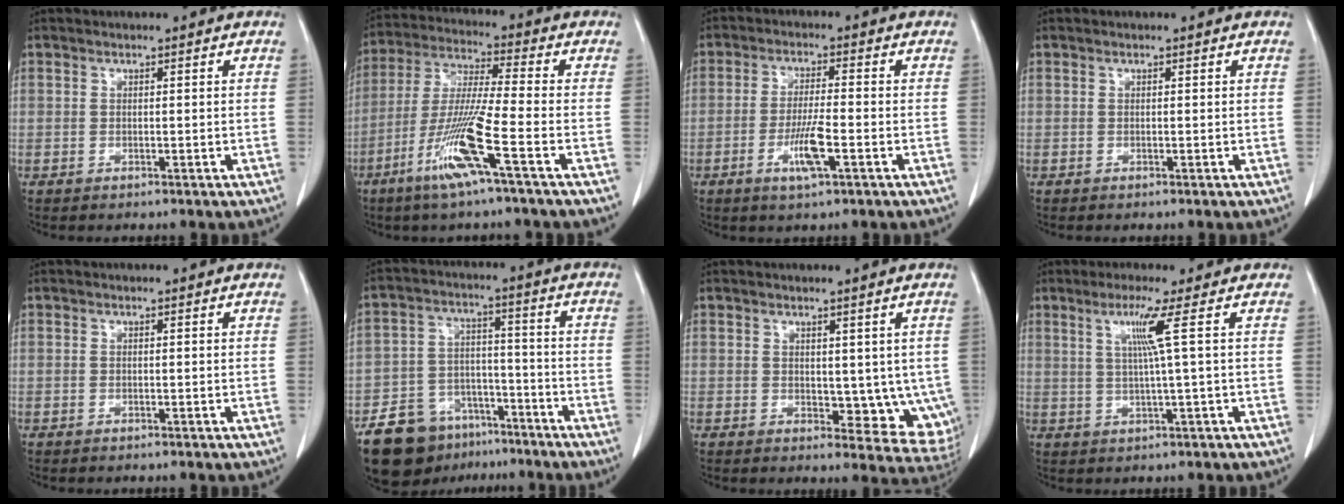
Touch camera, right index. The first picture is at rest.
{"total": 11.9, "force": [-5.7, -0.9, 10.4], "torque": [-0.214, -0.016, -0.112]}
{"total": 6.0, "force": [-2.4, 0.5, 5.5], "torque": [-0.107, -0.007, -0.041]}
{"total": 0.0}
{"total": 0.0}
{"total": 13.1, "force": [-9.1, 8.2, 4.7], "torque": [-0.085, 0.029, -0.148]}
{"total": 7.9, "force": [0.8, 4.5, 6.4], "torque": [-0.054, -0.017, 0.020]}
{"total": 4.6, "force": [1.5, -1.7, 4.0], "torque": [-0.085, -0.006, 0.032]}